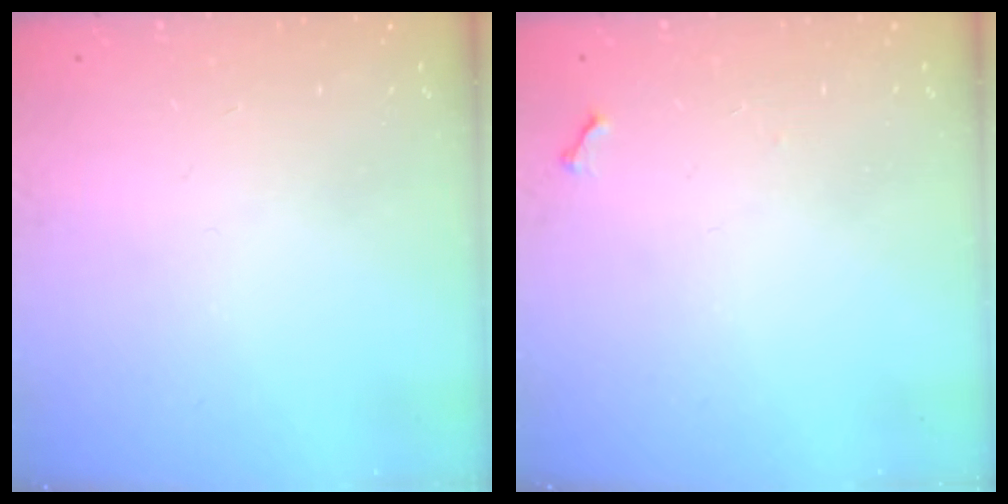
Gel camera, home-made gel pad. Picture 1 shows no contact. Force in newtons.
{"total": 3.8, "press": 3.8, "slide": 0.5}